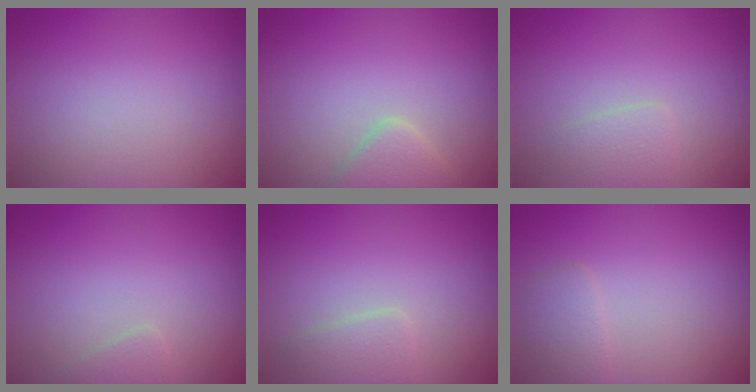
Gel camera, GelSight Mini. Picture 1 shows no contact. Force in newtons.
{"total": 2.3, "press": 2.3, "slide": 0.2}
{"total": 1.2, "press": 1.2, "slide": 0.1}
{"total": 1.0, "press": 1.0, "slide": 0.1}
{"total": 1.7, "press": 1.7, "slide": 0.1}
{"total": 1.7, "press": 1.7, "slide": 0.1}